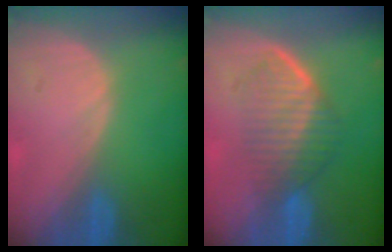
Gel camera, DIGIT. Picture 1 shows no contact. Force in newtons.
{"total": 7.0, "press": 6.1, "slide": 3.5}